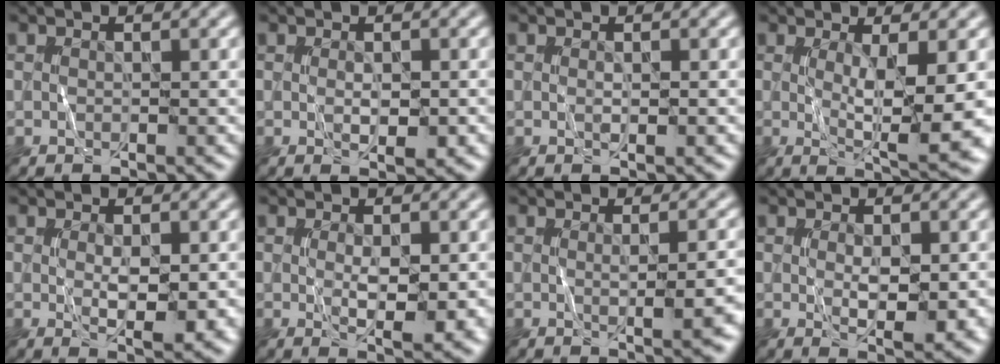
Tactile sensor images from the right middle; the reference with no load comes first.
{"total": 2.1, "force": [-0.2, 1.0, 1.9], "torque": [-0.031, -0.007, 0.001]}
{"total": 0.7, "force": [0.0, 0.2, 0.7], "torque": [-0.011, -0.003, 0.000]}
{"total": 6.6, "force": [-0.4, 1.2, 6.5], "torque": [-0.102, -0.012, -0.001]}
{"total": 3.2, "force": [0.0, 0.9, 3.0], "torque": [-0.054, -0.008, 0.006]}
{"total": 3.3, "force": [0.0, 0.9, 3.2], "torque": [-0.056, -0.008, 0.004]}
{"total": 4.3, "force": [-0.3, 1.2, 4.1], "torque": [-0.037, 0.001, 0.001]}
{"total": 3.2, "force": [0.0, 1.0, 3.0], "torque": [-0.052, -0.008, 0.006]}